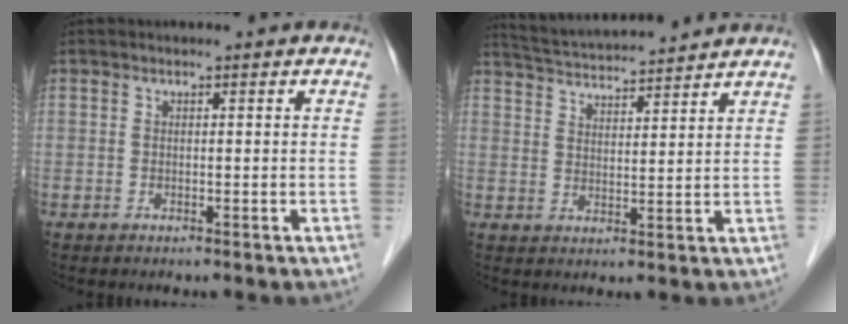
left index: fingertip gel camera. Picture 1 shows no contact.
{"total": 11.8, "force": [11.2, 0.2, 3.7], "torque": [-0.076, 0.024, 0.175]}